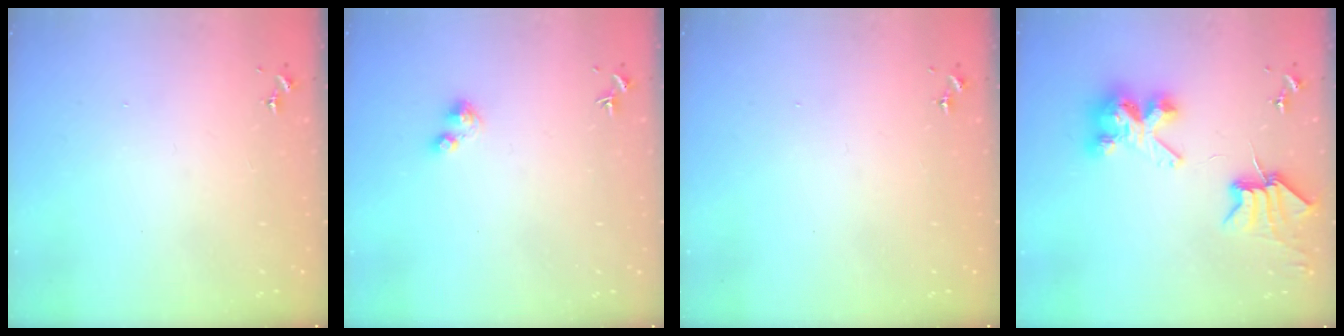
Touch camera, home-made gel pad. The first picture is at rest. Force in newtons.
{"total": 2.6, "press": 2.6, "slide": 0.3}
{"total": 0.0}
{"total": 8.8, "press": 8.7, "slide": 1.2}